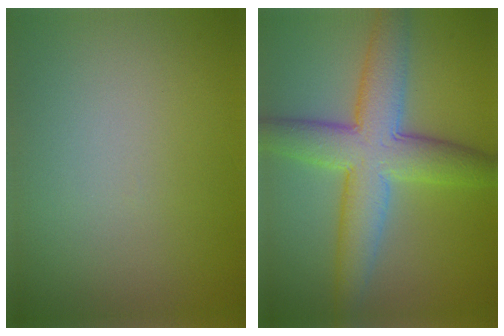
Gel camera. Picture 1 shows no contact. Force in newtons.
{"total": 8.0, "press": 8.0, "slide": 0.3}